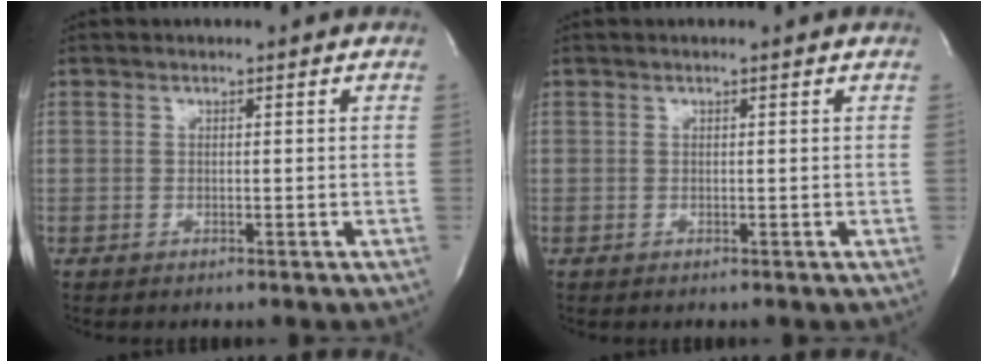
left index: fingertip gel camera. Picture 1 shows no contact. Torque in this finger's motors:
{"motor_torque": [0.09, -0.06, 0.08, -0.01]}